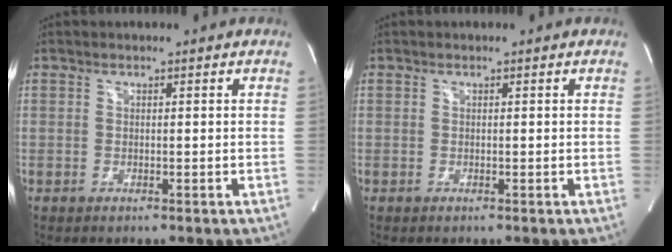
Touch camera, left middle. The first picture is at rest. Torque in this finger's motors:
{"motor_torque": [0.06, -0.03, -0.06, 0.00]}